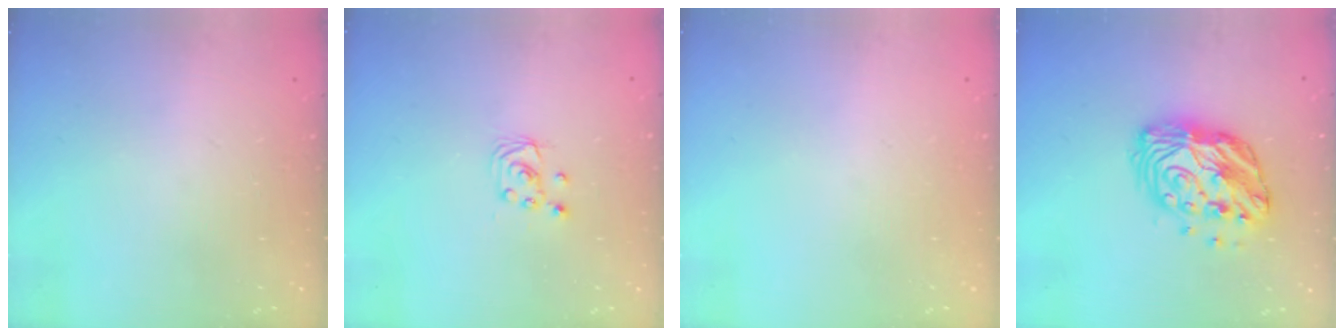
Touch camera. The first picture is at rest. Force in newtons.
{"total": 2.4, "press": 2.4, "slide": 0.2}
{"total": 0.0}
{"total": 12.7, "press": 12.7, "slide": 0.6}